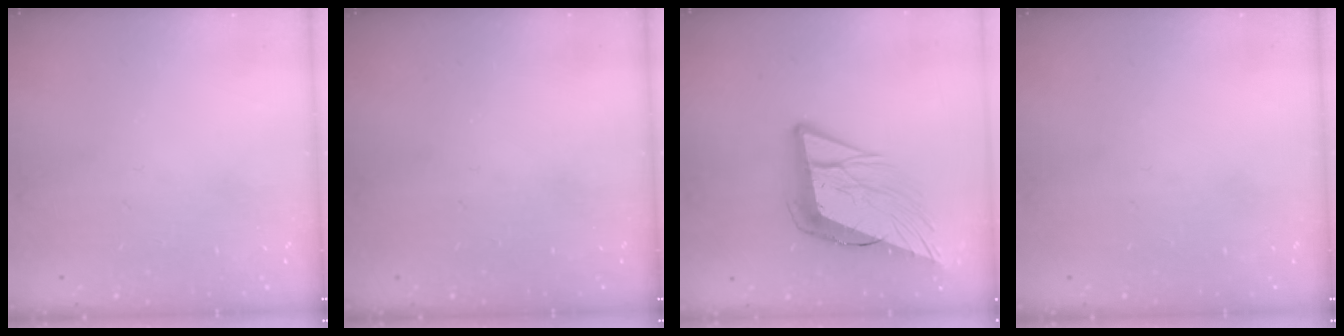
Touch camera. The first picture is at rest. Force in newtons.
{"total": 0.0}
{"total": 15.9, "press": 15.3, "slide": 4.3}
{"total": 0.0}